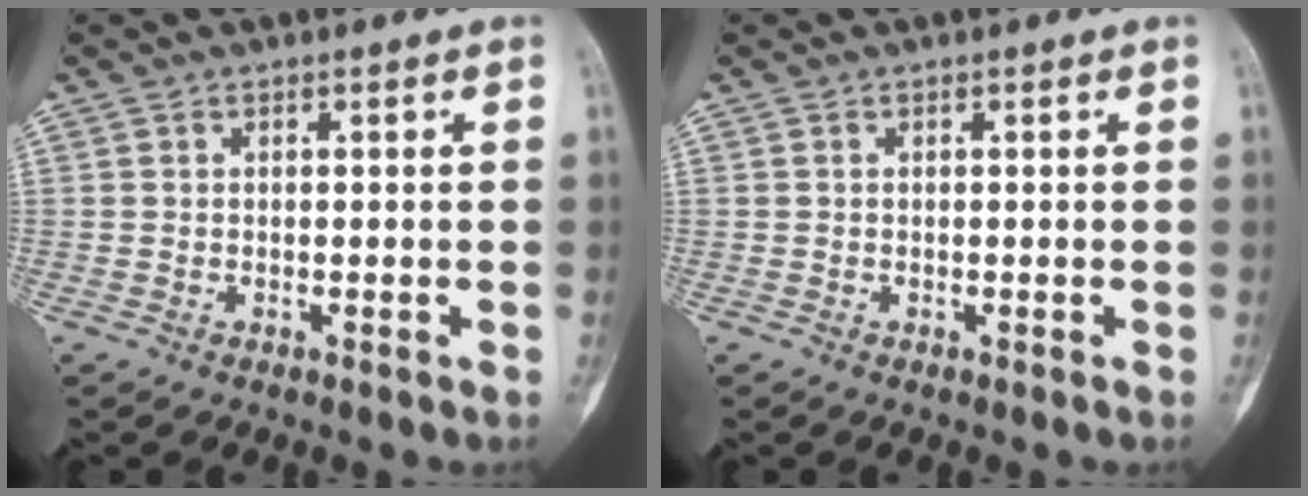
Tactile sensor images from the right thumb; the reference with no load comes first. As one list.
[{"total": 0.0}]